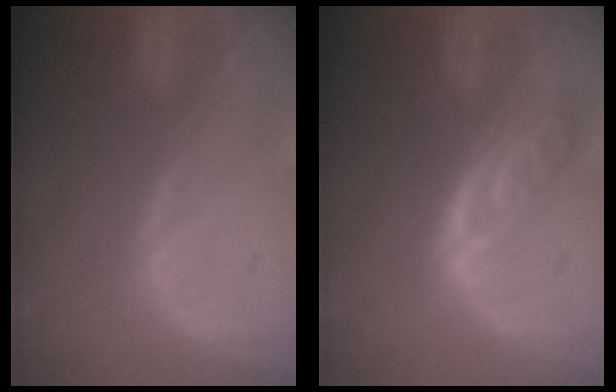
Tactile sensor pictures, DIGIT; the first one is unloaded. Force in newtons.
{"total": 5.0, "press": 4.9, "slide": 0.4}